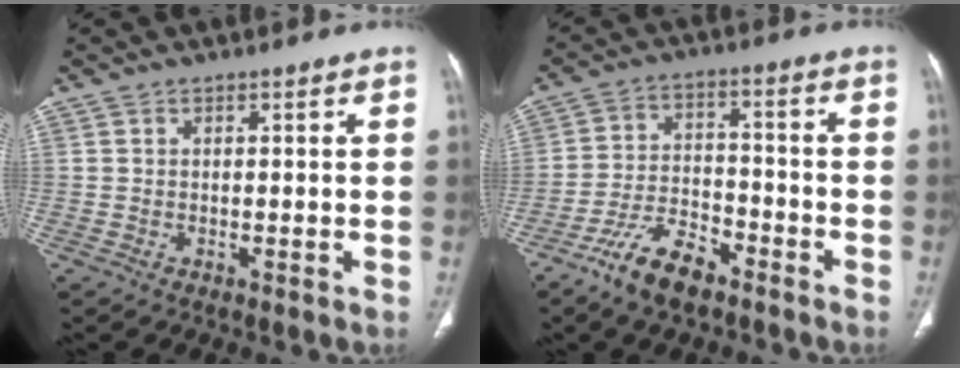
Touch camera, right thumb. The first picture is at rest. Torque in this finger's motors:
{"motor_torque": [1.65, 0.32, 0.60, -1.39, 0.22]}